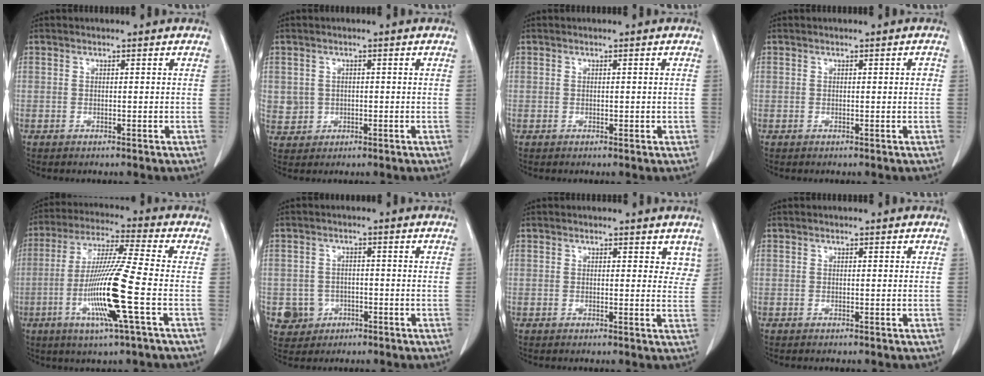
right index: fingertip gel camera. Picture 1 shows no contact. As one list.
[{"total": 3.9, "force": [0.2, 3.9, 0.8], "torque": [-0.015, 0.004, 0.016]}, {"total": 0.9, "force": [-0.1, 0.6, 0.6], "torque": [-0.007, 0.005, 0.002]}, {"total": 0.8, "force": [0.1, 0.2, 0.8], "torque": [-0.010, 0.001, 0.001]}, {"total": 13.8, "force": [-3.9, -0.8, 13.2], "torque": [-0.266, -0.015, -0.079]}, {"total": 4.7, "force": [-1.6, 4.4, 0.4], "torque": [0.001, 0.011, -0.021]}, {"total": 3.2, "force": [2.4, 1.7, 1.2], "torque": [0.006, -0.005, 0.019]}, {"total": 0.0}]